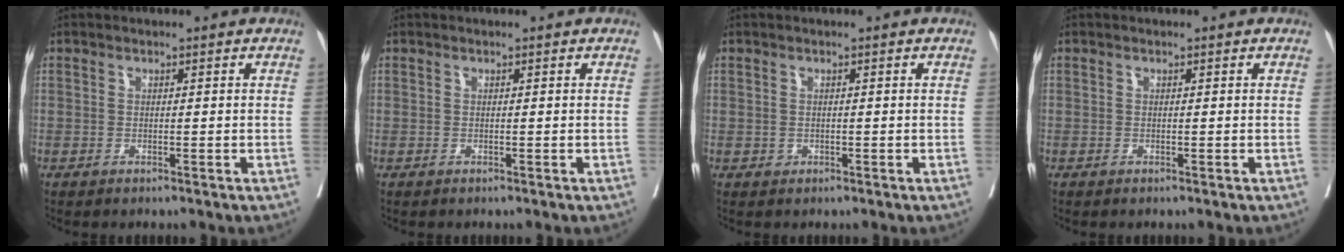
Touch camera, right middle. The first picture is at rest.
{"total": 0.0}
{"total": 0.6, "force": [-0.2, 0.5, 0.2], "torque": [-0.001, 0.002, -0.001]}
{"total": 0.0}